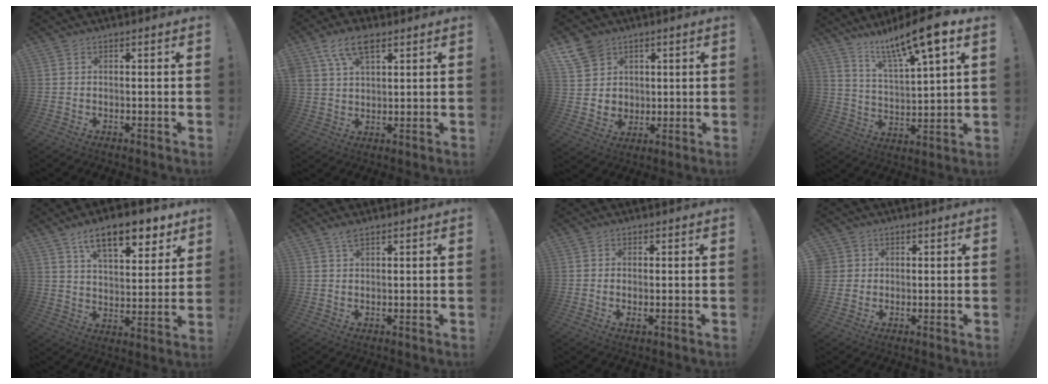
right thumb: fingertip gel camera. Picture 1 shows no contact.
{"total": 8.8, "force": [5.0, 4.6, 5.6], "torque": [-0.111, -0.002, 0.098]}
{"total": 10.3, "force": [5.3, 8.4, 3.0], "torque": [-0.052, -0.024, 0.111]}
{"total": 14.0, "force": [10.2, 1.5, 9.5], "torque": [-0.176, -0.063, 0.164]}
{"total": 14.2, "force": [9.0, 5.5, 9.5], "torque": [-0.145, -0.045, 0.152]}
{"total": 2.2, "force": [1.5, 0.5, 1.5], "torque": [-0.027, -0.002, 0.026]}
{"total": 1.4, "force": [0.0, 0.2, 1.3], "torque": [-0.017, -0.003, 0.000]}
{"total": 2.7, "force": [0.9, 2.5, 0.3], "torque": [-0.013, 0.001, 0.018]}